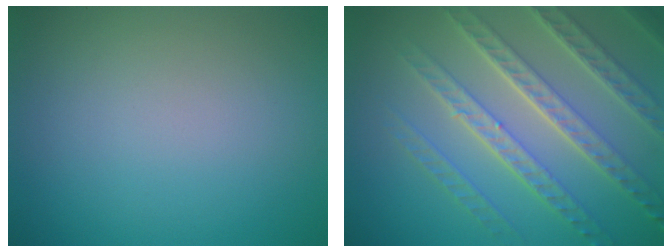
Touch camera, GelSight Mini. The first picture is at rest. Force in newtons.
{"total": 7.9, "press": 5.4, "slide": 5.8}